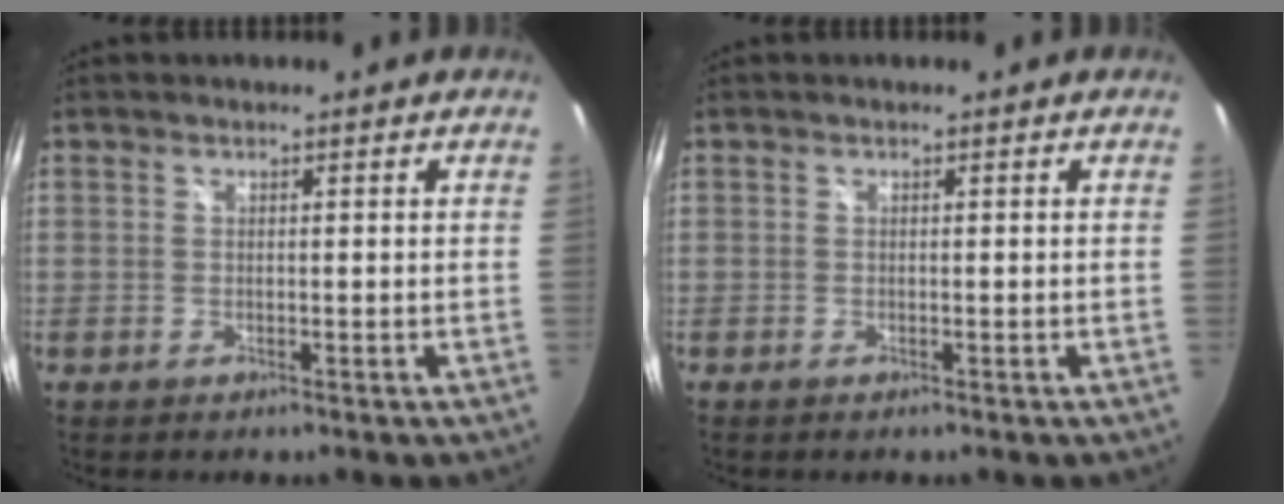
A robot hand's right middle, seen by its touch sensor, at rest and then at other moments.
{"total": 0.0}